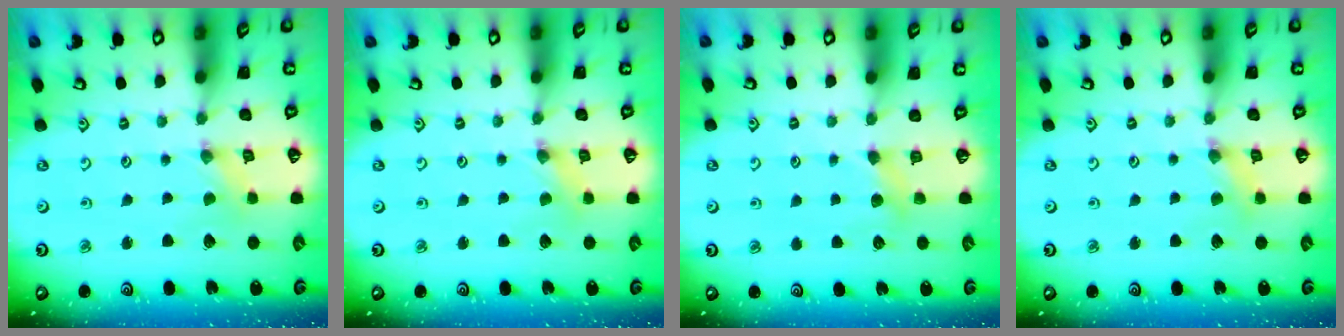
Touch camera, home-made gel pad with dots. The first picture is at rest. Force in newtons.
{"total": 0.8, "press": 0.8, "slide": 0.2}
{"total": 3.1, "press": 3.1, "slide": 0.4}
{"total": 2.0, "press": 2.0, "slide": 0.4}